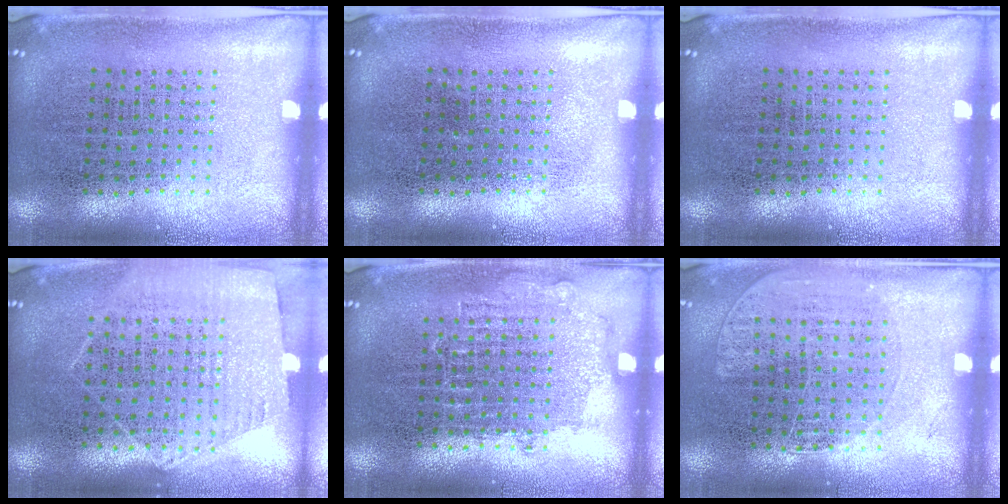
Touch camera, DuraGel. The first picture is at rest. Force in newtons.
{"total": 0.0}
{"total": 0.0}
{"total": 1.2, "press": 1.1, "slide": 0.5}
{"total": 0.8, "press": 0.8, "slide": 0.3}
{"total": 1.1, "press": 0.9, "slide": 0.5}